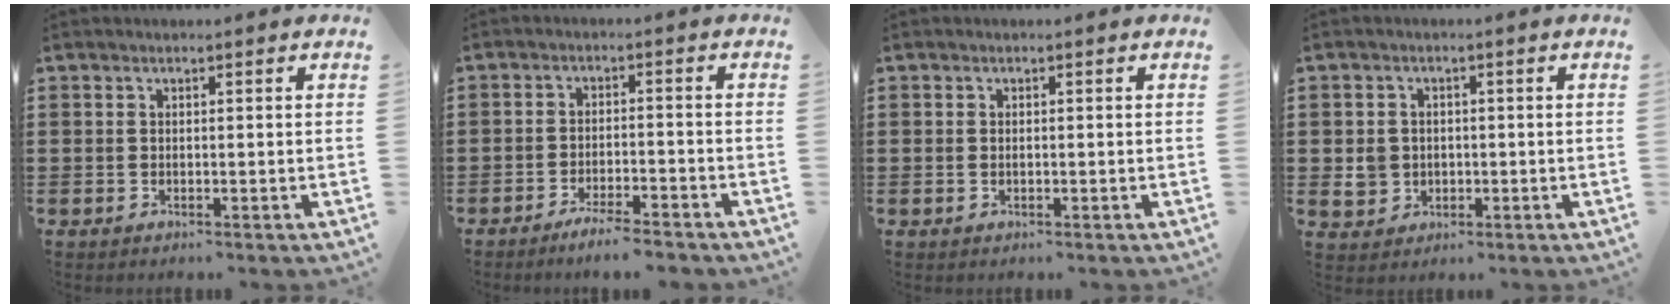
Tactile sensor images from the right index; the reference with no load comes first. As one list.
[{"total": 3.9, "force": [-3.5, 0.0, 1.6], "torque": [-0.035, -0.002, -0.069]}, {"total": 0.6, "force": [-0.1, 0.3, 0.5], "torque": [-0.012, 0.000, -0.001]}, {"total": 3.3, "force": [-0.4, 3.1, 1.0], "torque": [-0.030, 0.006, -0.009]}]